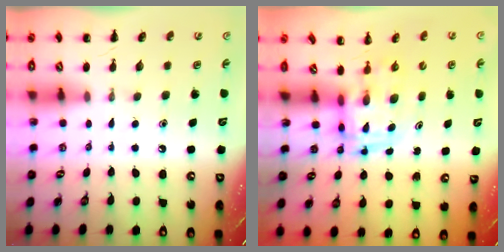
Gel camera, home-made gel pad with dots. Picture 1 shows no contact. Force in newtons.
{"total": 3.7, "press": 3.6, "slide": 0.7}